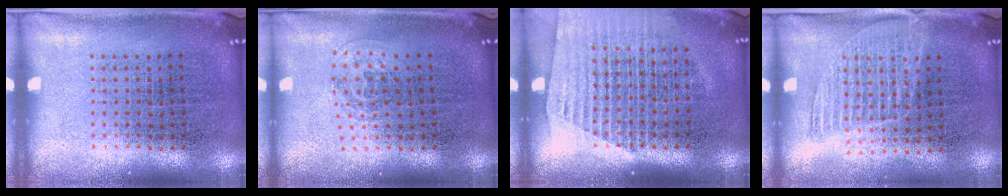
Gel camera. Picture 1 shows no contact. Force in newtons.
{"total": 1.0, "press": 0.6, "slide": 0.7}
{"total": 1.5, "press": 1.4, "slide": 0.5}
{"total": 1.3, "press": 1.1, "slide": 0.6}